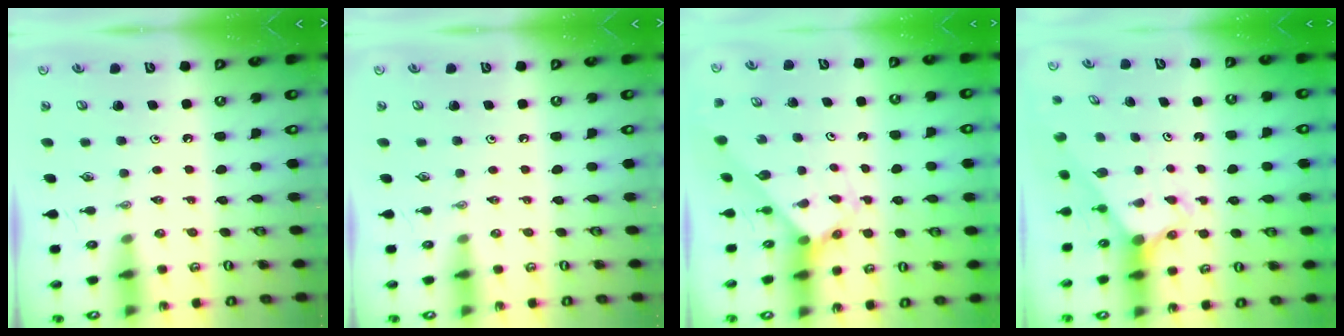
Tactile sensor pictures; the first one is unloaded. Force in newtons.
{"total": 0.0}
{"total": 2.7, "press": 2.7, "slide": 0.1}
{"total": 2.7, "press": 2.7, "slide": 0.1}